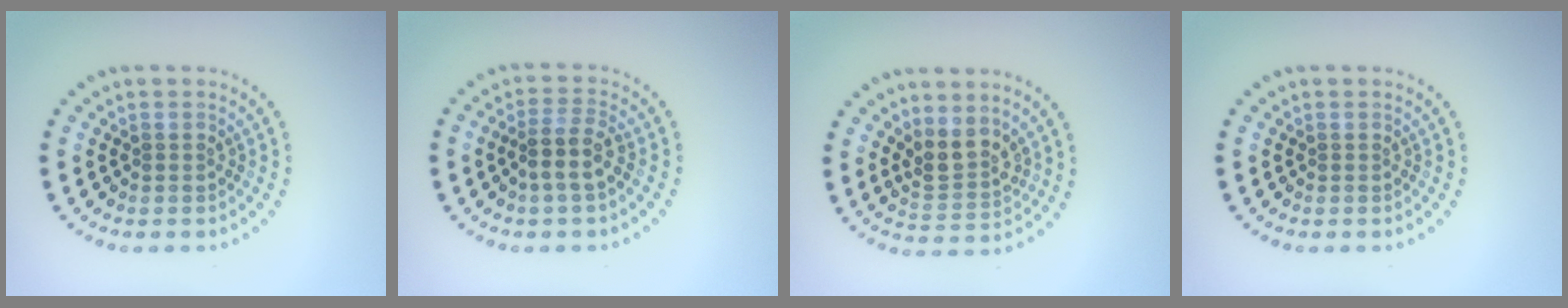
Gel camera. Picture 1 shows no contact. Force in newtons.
{"total": 2.7, "press": 2.2, "slide": 1.5}
{"total": 2.7, "press": 2.3, "slide": 1.5}
{"total": 0.0}